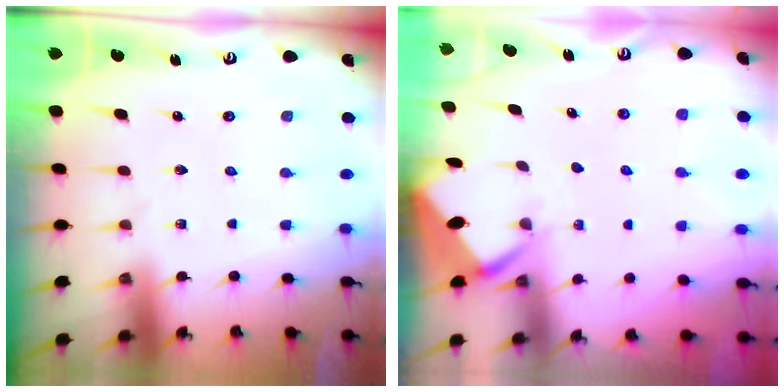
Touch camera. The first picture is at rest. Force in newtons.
{"total": 2.6, "press": 2.6, "slide": 0.3}